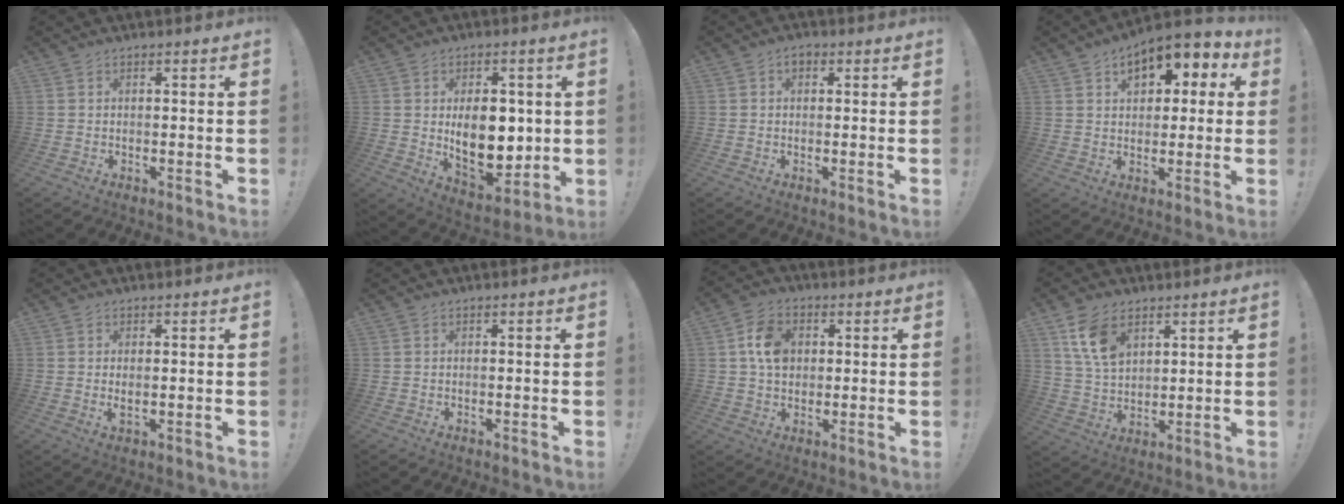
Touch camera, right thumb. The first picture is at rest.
{"total": 14.7, "force": [1.3, 9.7, 11.0], "torque": [-0.156, -0.020, 0.026]}
{"total": 2.3, "force": [0.7, 1.4, 1.7], "torque": [-0.029, 0.004, 0.013]}
{"total": 10.5, "force": [5.3, 6.5, 6.2], "torque": [-0.085, -0.026, 0.096]}
{"total": 2.0, "force": [0.7, 0.4, 1.8], "torque": [-0.027, -0.005, 0.010]}
{"total": 0.0}
{"total": 9.5, "force": [1.9, 7.5, 5.6], "torque": [-0.086, 0.015, 0.040]}
{"total": 10.9, "force": [5.8, 6.8, 6.3], "torque": [-0.118, -0.018, 0.112]}